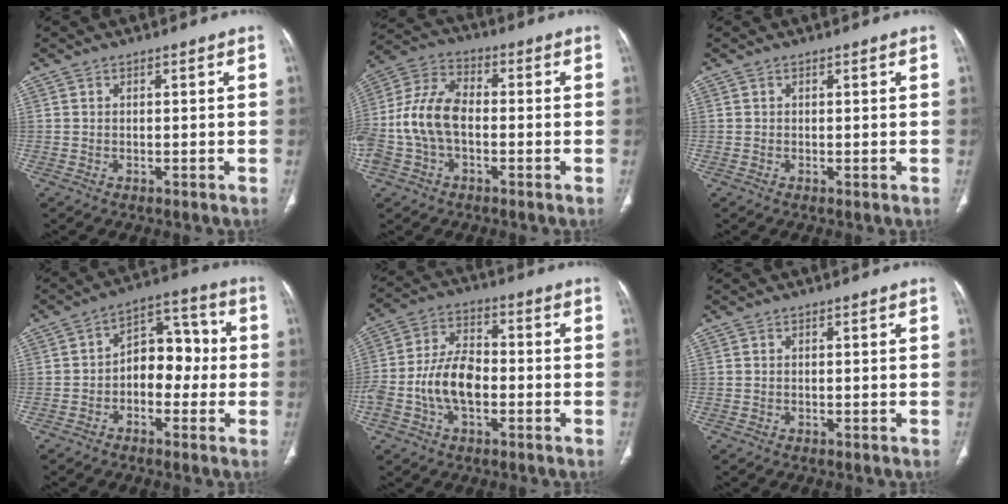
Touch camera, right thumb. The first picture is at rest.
{"total": 12.7, "force": [-1.9, 7.9, 9.7], "torque": [-0.209, 0.037, -0.042]}
{"total": 0.0}
{"total": 9.9, "force": [-1.1, 6.6, 7.2], "torque": [-0.061, 0.042, -0.033]}
{"total": 11.0, "force": [-2.8, 6.4, 8.5], "torque": [-0.167, 0.033, -0.057]}
{"total": 0.0}